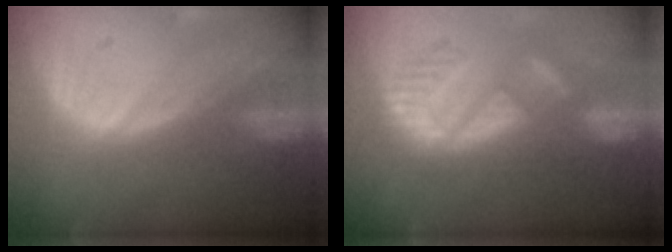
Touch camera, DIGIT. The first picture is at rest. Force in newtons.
{"total": 8.3, "press": 7.8, "slide": 2.8}